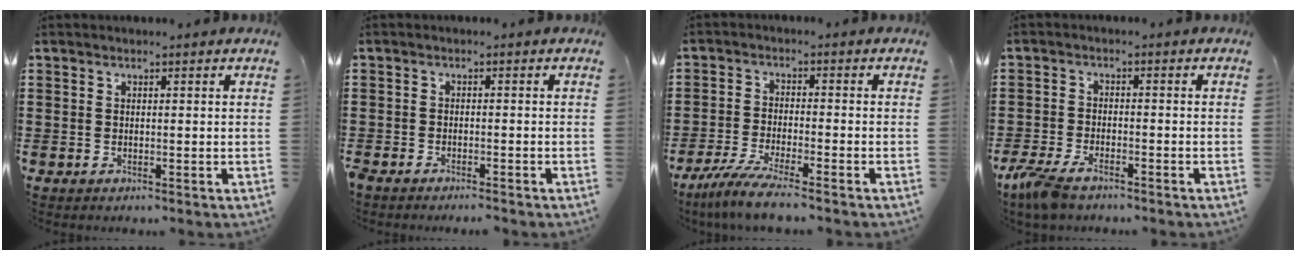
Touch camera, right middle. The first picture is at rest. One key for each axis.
{"total": 1.6, "fx": -1.5, "fy": 0.0, "fz": 0.2, "tx": -0.007, "ty": 0.002, "tz": -0.031}
{"total": 5.4, "fx": -4.7, "fy": -0.4, "fz": 2.7, "tx": -0.073, "ty": -0.025, "tz": -0.093}
{"total": 4.2, "fx": -3.3, "fy": 1.1, "fz": 2.3, "tx": -0.074, "ty": -0.010, "tz": -0.073}